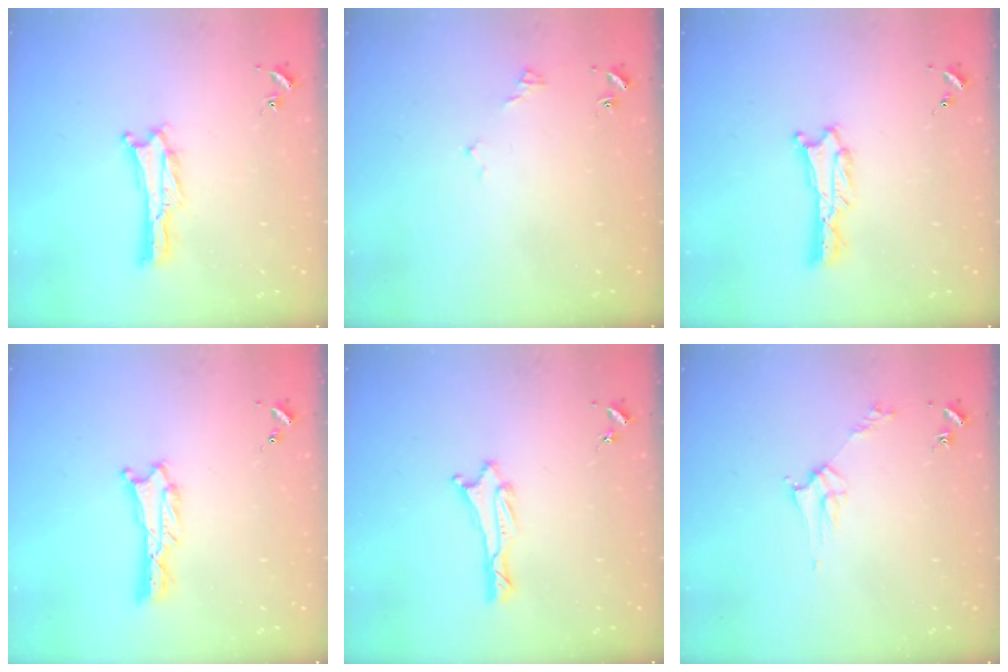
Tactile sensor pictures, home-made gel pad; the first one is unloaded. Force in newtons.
{"total": 2.9, "press": 2.9, "slide": 0.3}
{"total": 0.7, "press": 0.7, "slide": 0.1}
{"total": 0.9, "press": 0.9, "slide": 0.1}
{"total": 1.1, "press": 1.1, "slide": 0.1}
{"total": 2.8, "press": 2.8, "slide": 0.3}